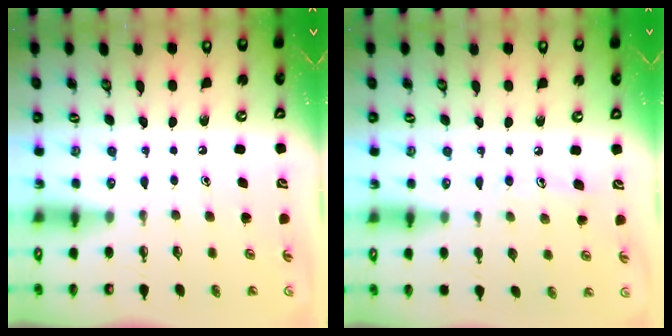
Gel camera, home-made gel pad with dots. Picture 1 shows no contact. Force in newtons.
{"total": 6.2, "press": 6.1, "slide": 0.4}